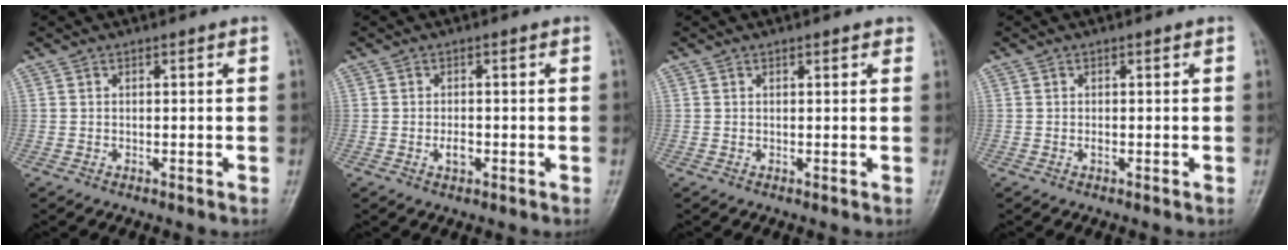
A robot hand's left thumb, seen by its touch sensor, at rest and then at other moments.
{"total": 2.1, "force": [-0.6, 1.2, 1.6], "torque": [-0.026, 0.002, -0.011]}
{"total": 1.1, "force": [0.8, 0.5, 0.6], "torque": [-0.006, -0.002, 0.007]}
{"total": 0.6, "force": [-0.1, 0.3, 0.5], "torque": [-0.006, 0.000, -0.001]}